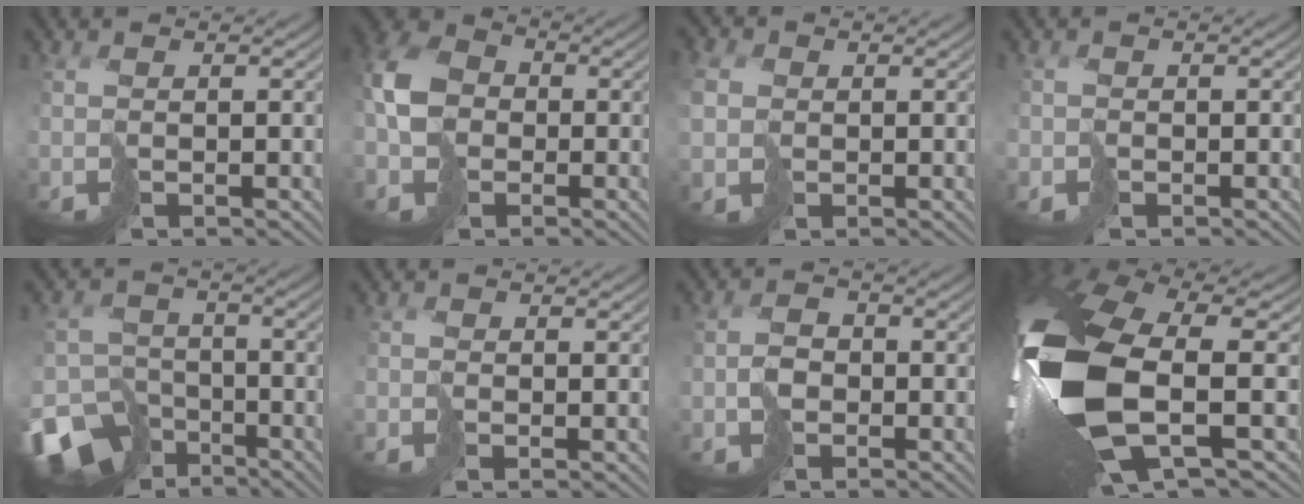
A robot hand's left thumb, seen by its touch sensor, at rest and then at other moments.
{"total": 8.0, "force": [-1.6, 6.5, 4.5], "torque": [-0.129, -0.010, -0.037]}
{"total": 4.0, "force": [0.3, 3.7, 1.5], "torque": [-0.068, -0.003, 0.012]}
{"total": 1.1, "force": [-0.7, 0.9, -0.1], "torque": [0.004, -0.004, -0.015]}
{"total": 11.7, "force": [-8.1, 7.6, 3.6], "torque": [-0.093, -0.043, -0.124]}
{"total": 1.0, "force": [-0.5, 0.6, 0.5], "torque": [-0.014, -0.001, -0.010]}
{"total": 2.7, "force": [-1.2, 2.1, 1.2], "torque": [-0.019, -0.001, -0.024]}
{"total": 17.8, "force": [-0.5, 8.7, 15.5], "torque": [-0.375, -0.071, 0.044]}